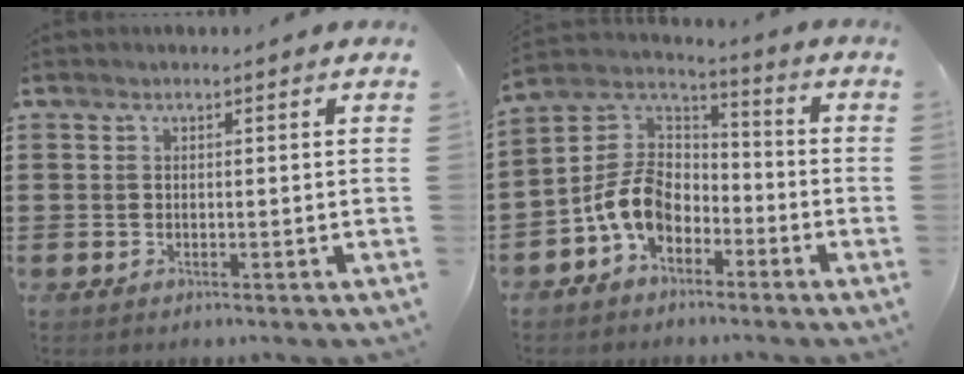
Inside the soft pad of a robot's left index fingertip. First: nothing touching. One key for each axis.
{"total": 9.4, "fx": -4.3, "fy": 6.4, "fz": 5.4, "tx": -0.147, "ty": 0.011, "tz": -0.092}